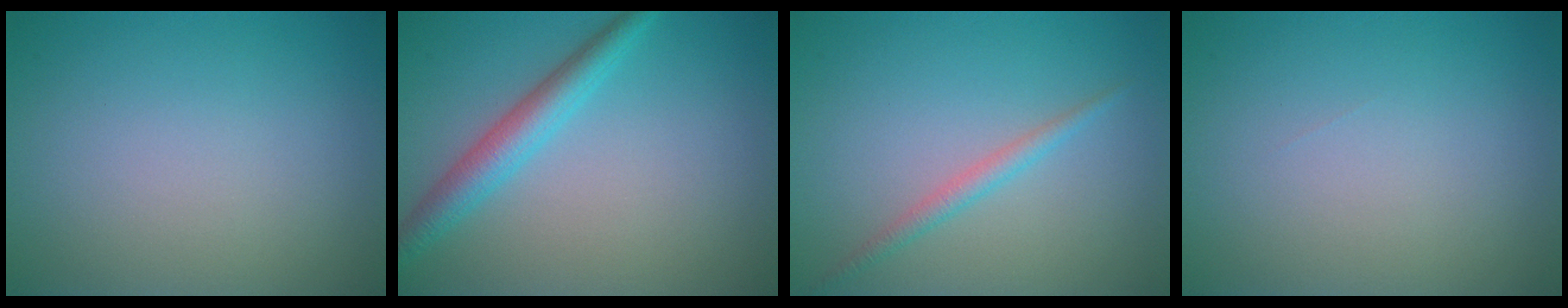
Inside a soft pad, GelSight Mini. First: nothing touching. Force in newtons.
{"total": 3.4, "press": 3.4, "slide": 0.1}
{"total": 1.5, "press": 1.5, "slide": 0.1}
{"total": 0.0}